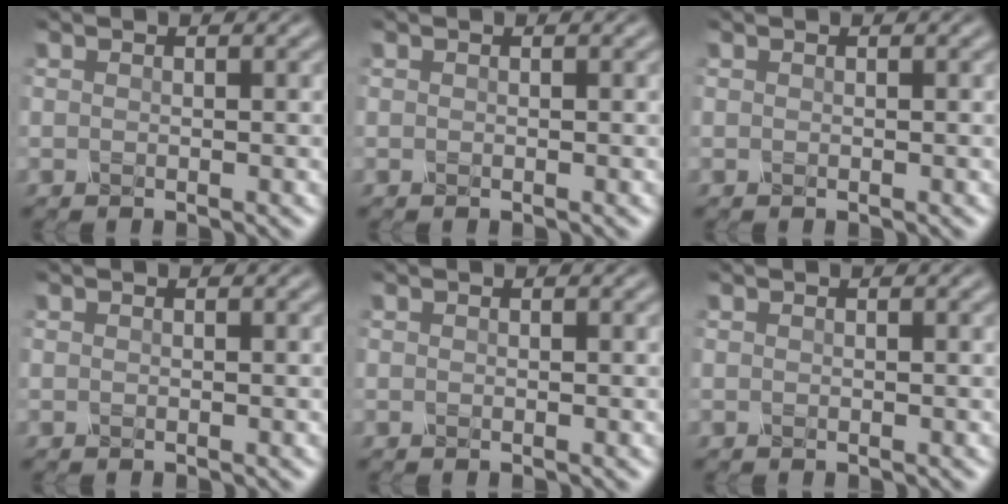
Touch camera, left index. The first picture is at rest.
{"total": 0.0}
{"total": 0.0}
{"total": 0.0}
{"total": 0.0}
{"total": 0.0}